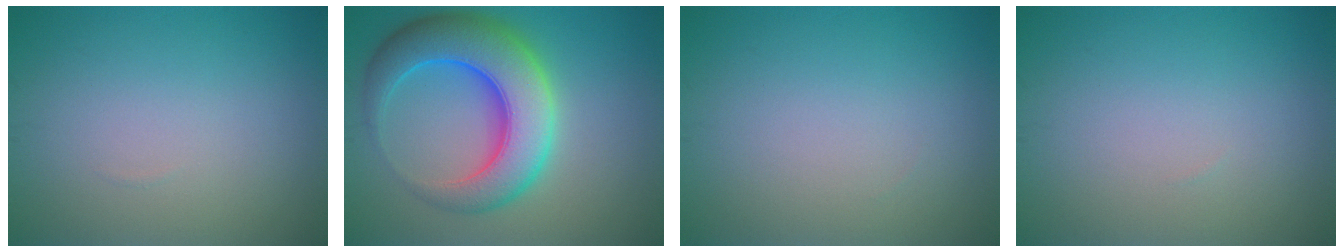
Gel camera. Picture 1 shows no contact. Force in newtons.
{"total": 9.6, "press": 9.6, "slide": 0.3}
{"total": 0.0}
{"total": 0.0}